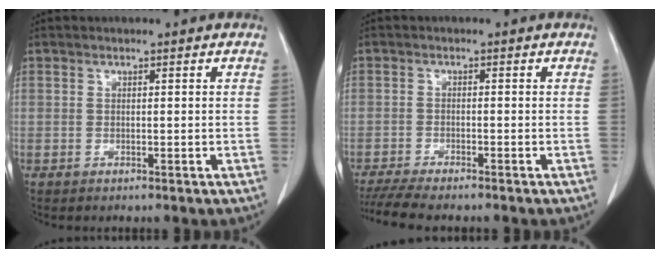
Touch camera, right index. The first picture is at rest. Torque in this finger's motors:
{"motor_torque": [0.40, -0.47, 0.05, 0.01]}